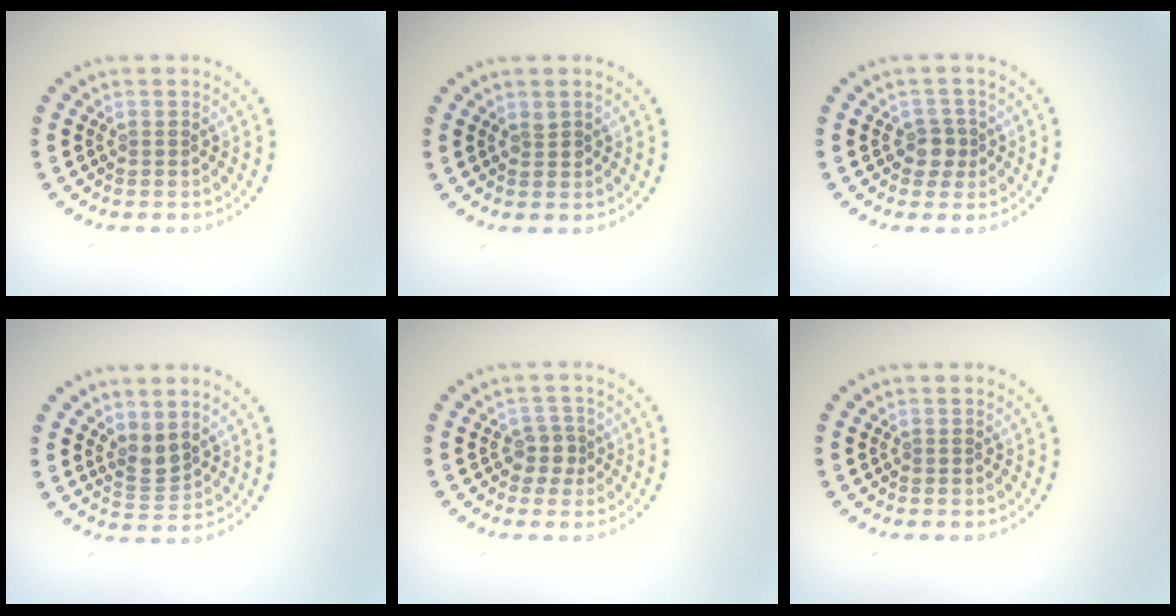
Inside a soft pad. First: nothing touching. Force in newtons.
{"total": 0.6, "press": 0.6, "slide": 0.2}
{"total": 1.9, "press": 1.6, "slide": 0.9}
{"total": 2.2, "press": 1.8, "slide": 1.4}
{"total": 1.9, "press": 1.5, "slide": 1.2}
{"total": 0.0}